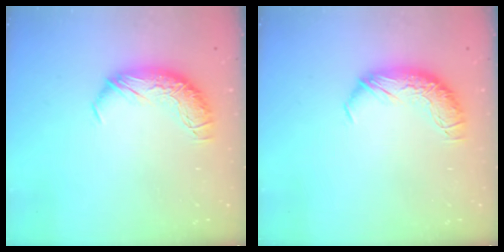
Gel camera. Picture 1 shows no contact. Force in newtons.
{"total": 0.0}